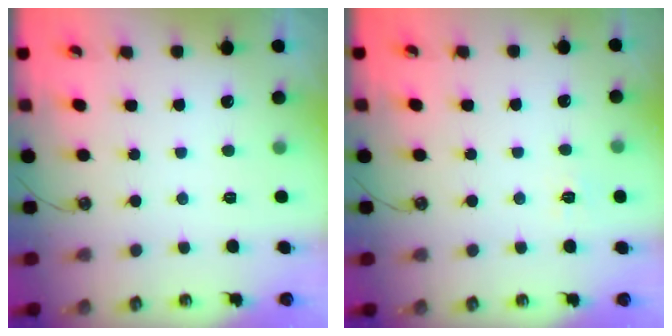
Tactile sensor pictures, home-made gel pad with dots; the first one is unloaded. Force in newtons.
{"total": 4.8, "press": 4.8, "slide": 0.6}